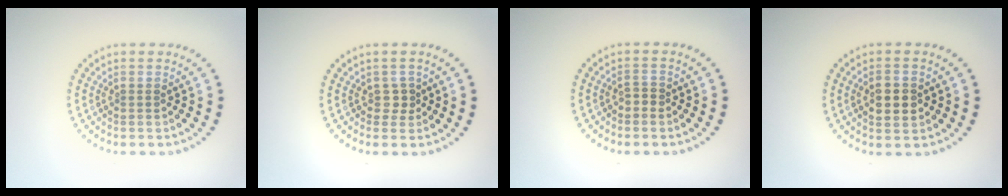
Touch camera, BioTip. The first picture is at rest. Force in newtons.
{"total": 1.0, "press": 0.9, "slide": 0.5}
{"total": 1.0, "press": 1.0, "slide": 0.4}
{"total": 3.0, "press": 2.9, "slide": 0.2}